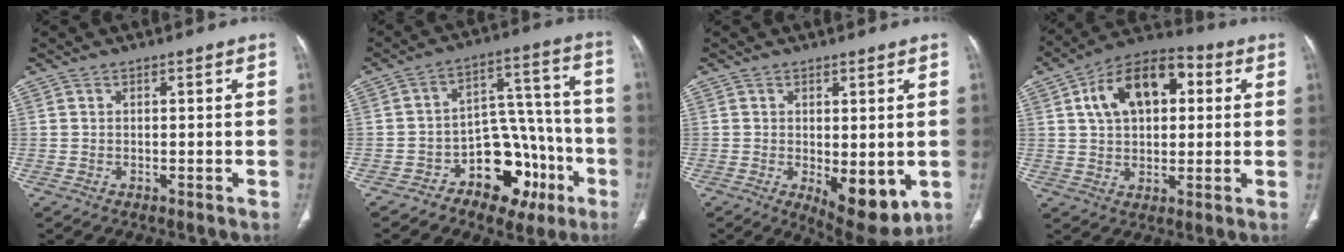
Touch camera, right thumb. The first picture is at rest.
{"total": 15.7, "force": [-7.2, 9.9, 9.9], "torque": [-0.073, 0.074, -0.102]}
{"total": 9.3, "force": [-1.7, 4.1, 8.2], "torque": [-0.096, -0.022, -0.012]}
{"total": 15.6, "force": [4.2, 9.5, 11.6], "torque": [-0.165, 0.020, 0.063]}